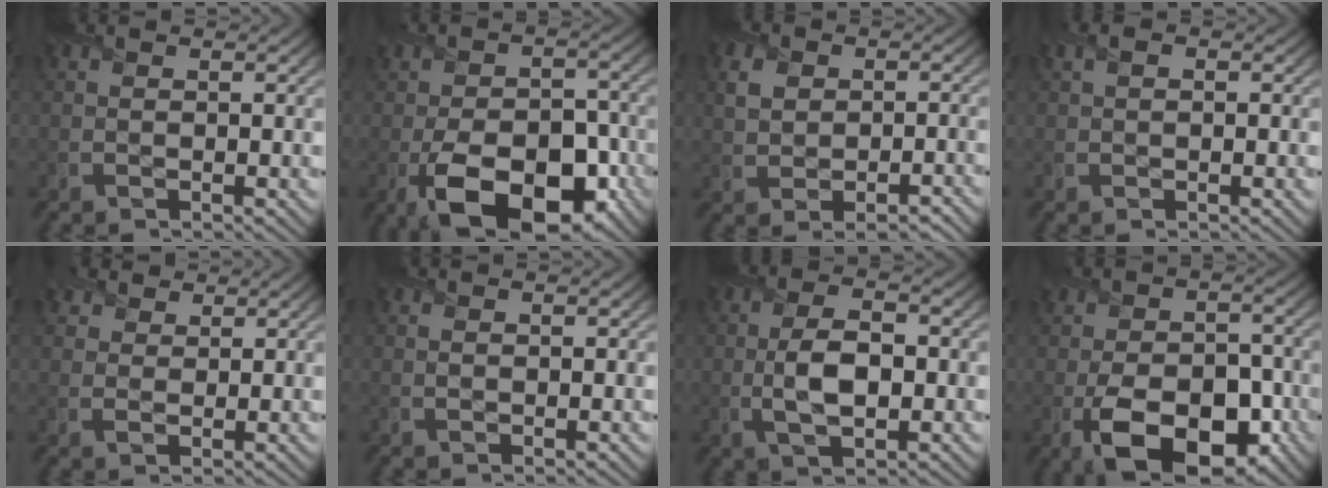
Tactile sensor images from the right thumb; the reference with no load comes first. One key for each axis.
{"total": 13.8, "fx": -5.9, "fy": 7.6, "fz": 9.9, "tx": -0.166, "ty": -0.028, "tz": -0.088}
{"total": 5.7, "fx": -0.1, "fy": 4.0, "fz": 4.0, "tx": -0.070, "ty": -0.007, "tz": 0.002}
{"total": 1.3, "fx": 0.5, "fy": 0.7, "fz": 1.1, "tx": -0.023, "ty": 0.007, "tz": 0.006}
{"total": 3.3, "fx": 2.1, "fy": 2.2, "fz": 1.3, "tx": -0.031, "ty": -0.003, "tz": 0.044}
{"total": 0.7, "fx": 0.2, "fy": 0.5, "fz": 0.6, "tx": -0.013, "ty": 0.003, "tz": 0.004}
{"total": 6.1, "fx": -0.8, "fy": 2.9, "fz": 5.4, "tx": -0.116, "ty": 0.001, "tz": -0.014}
{"total": 12.6, "fx": -5.0, "fy": 7.3, "fz": 9.0, "tx": -0.155, "ty": -0.027, "tz": -0.069}